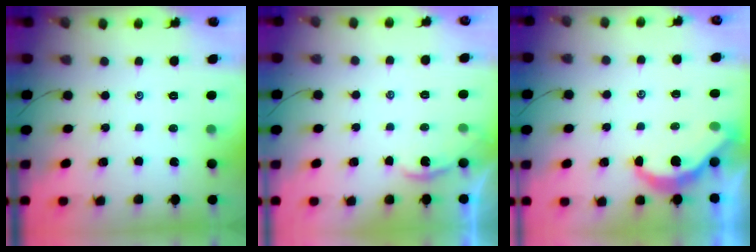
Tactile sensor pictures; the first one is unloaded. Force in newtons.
{"total": 1.5, "press": 1.5, "slide": 0.2}
{"total": 5.5, "press": 5.5, "slide": 0.2}